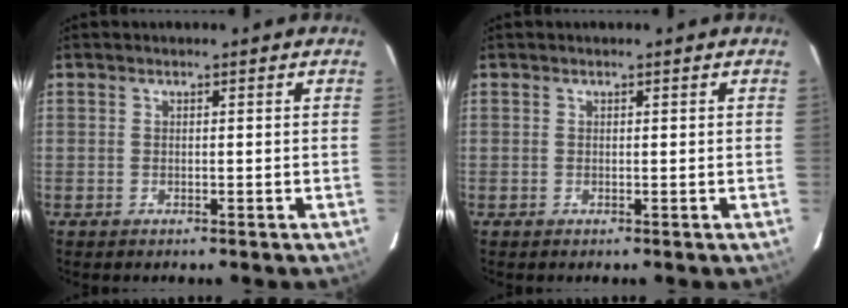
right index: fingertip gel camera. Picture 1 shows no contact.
{"total": 0.0}